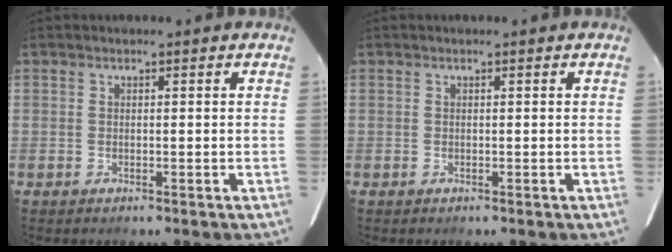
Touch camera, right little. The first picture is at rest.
{"total": 0.0}